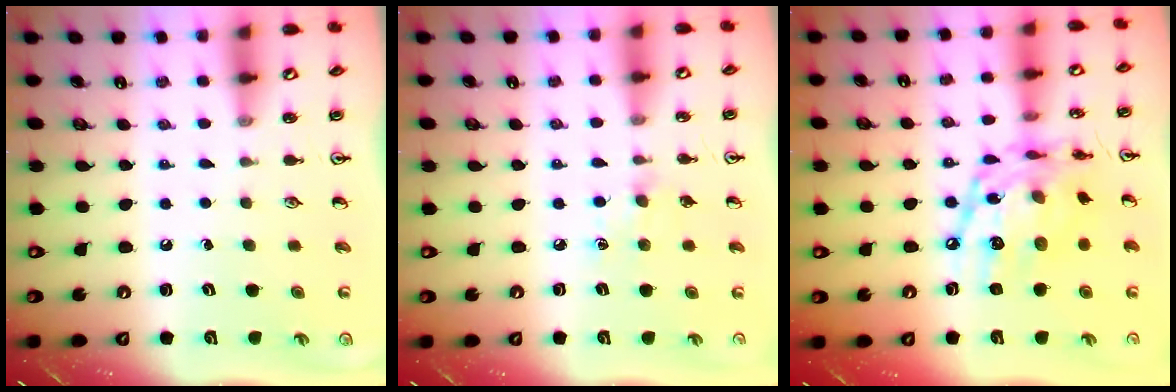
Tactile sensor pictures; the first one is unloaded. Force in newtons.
{"total": 6.3, "press": 6.2, "slide": 0.9}
{"total": 16.7, "press": 16.6, "slide": 1.4}